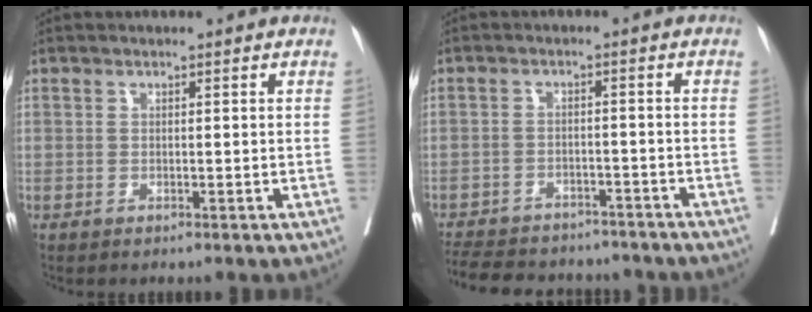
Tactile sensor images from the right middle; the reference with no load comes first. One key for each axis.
{"total": 18.2, "fx": -15.9, "fy": 5.9, "fz": 6.6, "tx": -0.165, "ty": -0.013, "tz": -0.208}